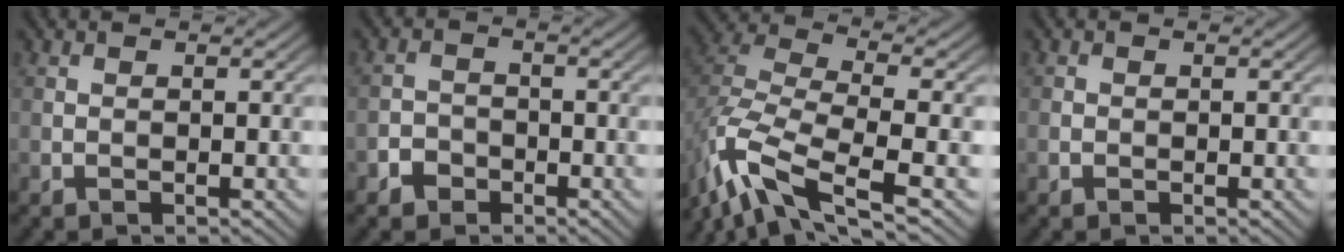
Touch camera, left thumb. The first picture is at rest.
{"total": 2.5, "force": [-1.6, 1.8, 0.7], "torque": [-0.007, 0.003, -0.036]}
{"total": 11.0, "force": [-6.6, 4.0, 7.8], "torque": [-0.168, -0.016, -0.137]}
{"total": 0.9, "force": [-0.3, 0.8, 0.2], "torque": [-0.005, -0.004, -0.009]}